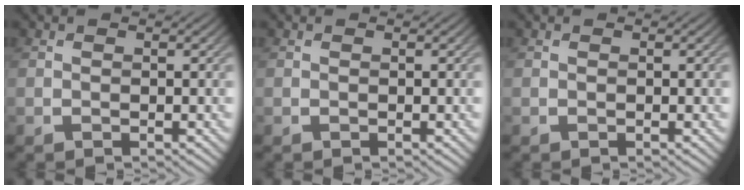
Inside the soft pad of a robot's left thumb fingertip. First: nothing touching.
{"total": 0.0}
{"total": 0.0}